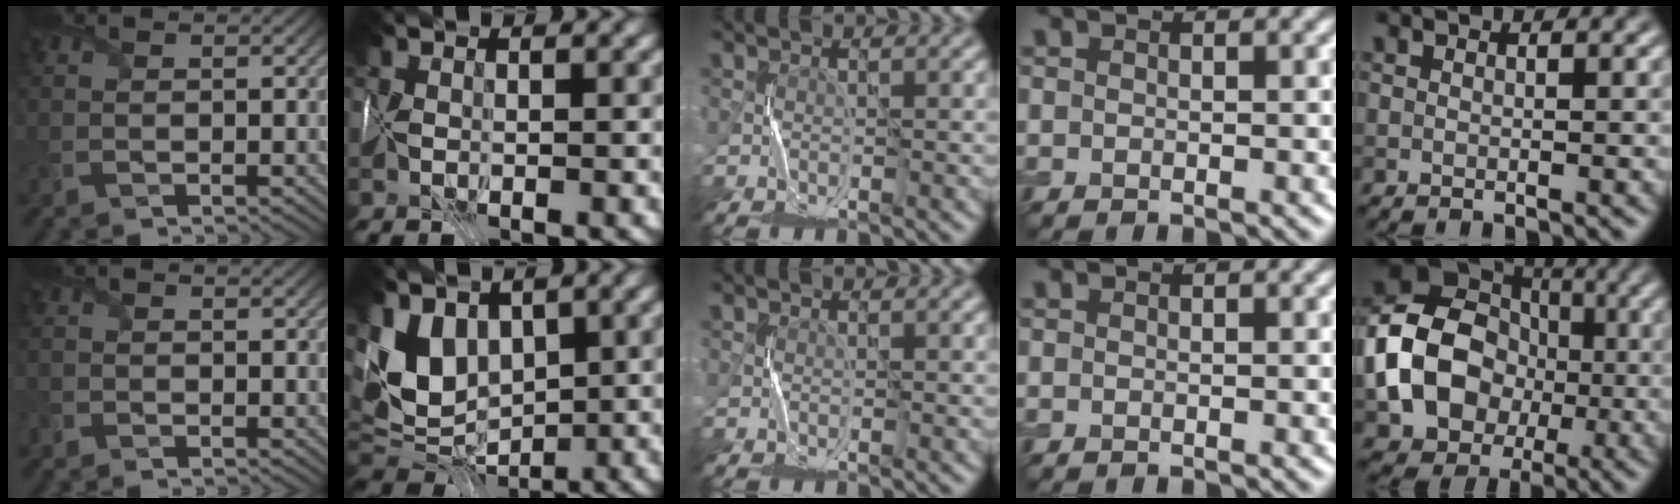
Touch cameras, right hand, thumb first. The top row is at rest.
{"thumb": {"total": 1.0, "force": [-0.8, 0.6, 0.1], "torque": [-0.004, -0.004, -0.018]}, "index": {"total": 6.4, "force": [2.5, 4.4, 3.9], "torque": [-0.090, 0.000, 0.049]}, "little": {"total": 11.7, "force": [-1.4, 9.2, 7.1], "torque": [-0.136, 0.002, -0.037]}}